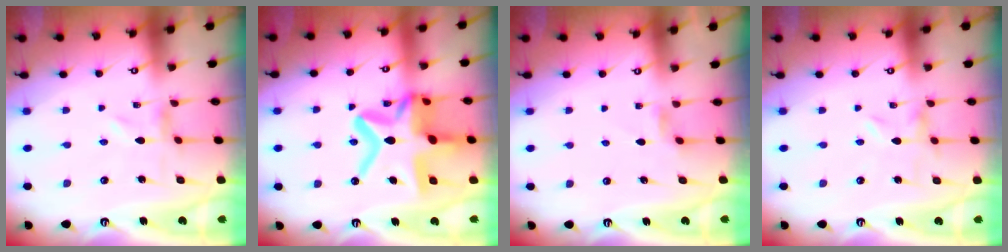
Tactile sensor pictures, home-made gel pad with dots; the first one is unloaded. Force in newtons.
{"total": 22.6, "press": 22.5, "slide": 2.1}
{"total": 2.3, "press": 2.3, "slide": 0.4}
{"total": 0.5, "press": 0.5, "slide": 0.0}